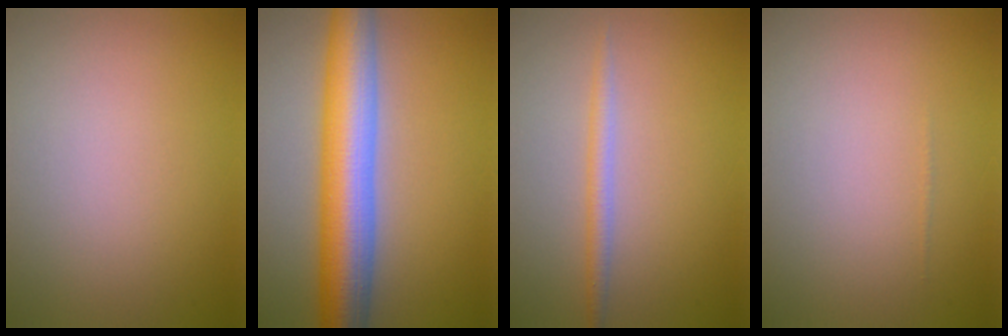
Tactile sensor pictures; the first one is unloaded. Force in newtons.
{"total": 9.3, "press": 9.3, "slide": 0.5}
{"total": 1.7, "press": 1.7, "slide": 0.0}
{"total": 0.0}